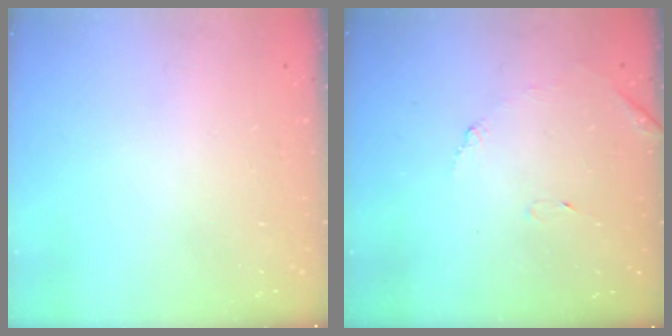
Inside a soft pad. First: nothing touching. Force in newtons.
{"total": 7.4, "press": 7.4, "slide": 0.4}